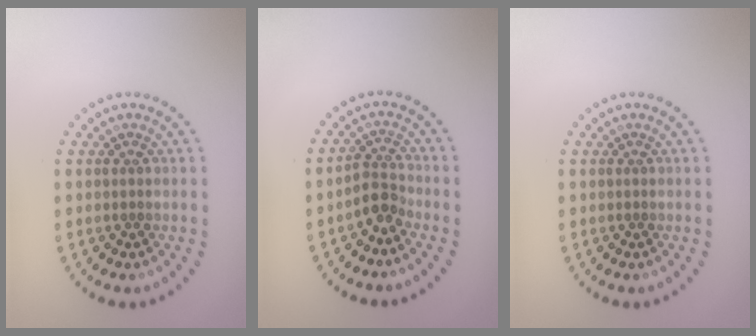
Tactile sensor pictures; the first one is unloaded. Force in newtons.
{"total": 2.4, "press": 1.8, "slide": 1.5}
{"total": 0.0}